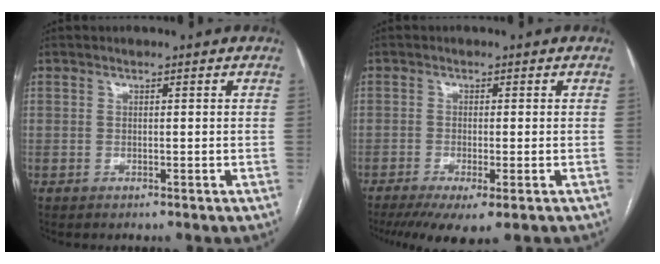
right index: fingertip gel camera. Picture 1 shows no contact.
{"total": 7.3, "force": [-4.8, 1.2, 5.5], "torque": [-0.081, -0.019, -0.077]}